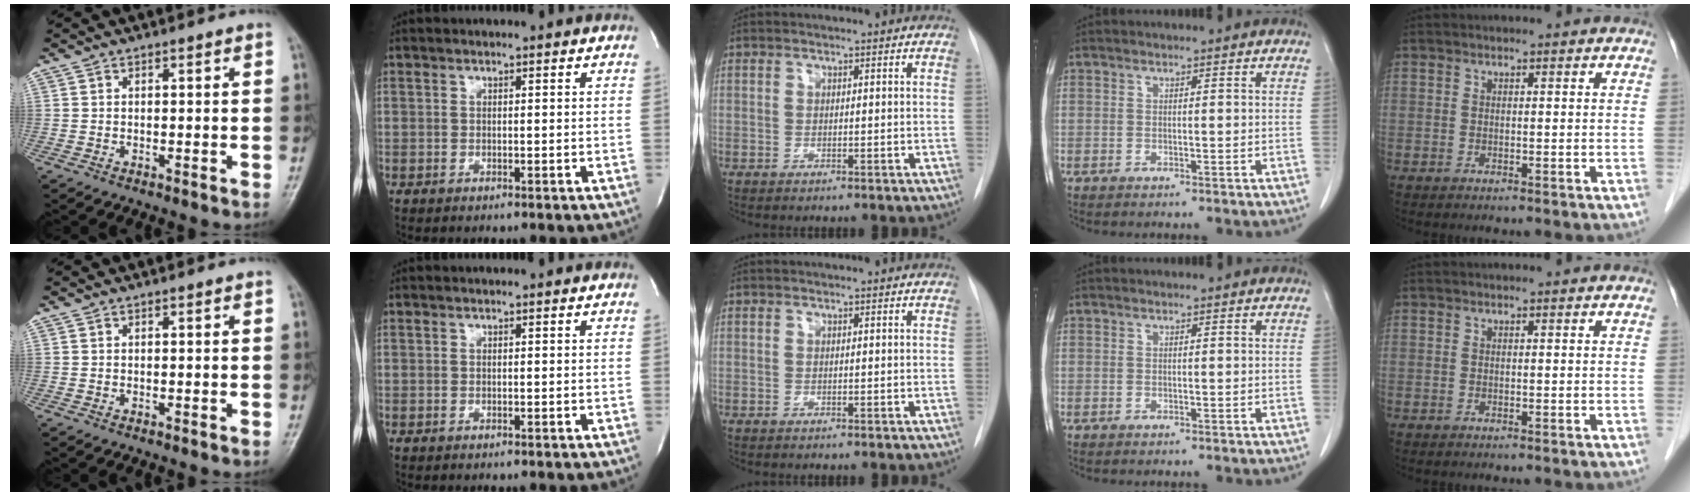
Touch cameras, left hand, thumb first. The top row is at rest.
{}